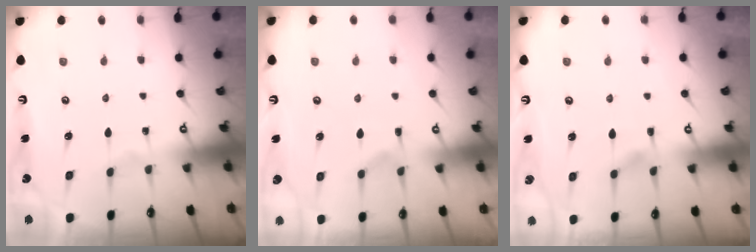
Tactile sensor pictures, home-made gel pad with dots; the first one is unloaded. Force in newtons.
{"total": 2.3, "press": 1.9, "slide": 1.3}
{"total": 1.8, "press": 1.6, "slide": 1.0}